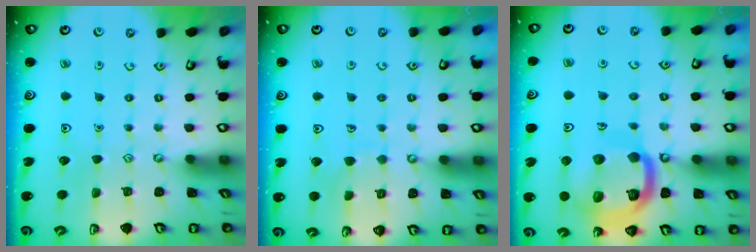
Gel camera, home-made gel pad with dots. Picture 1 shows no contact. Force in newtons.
{"total": 5.6, "press": 5.6, "slide": 0.5}
{"total": 17.4, "press": 17.3, "slide": 1.9}